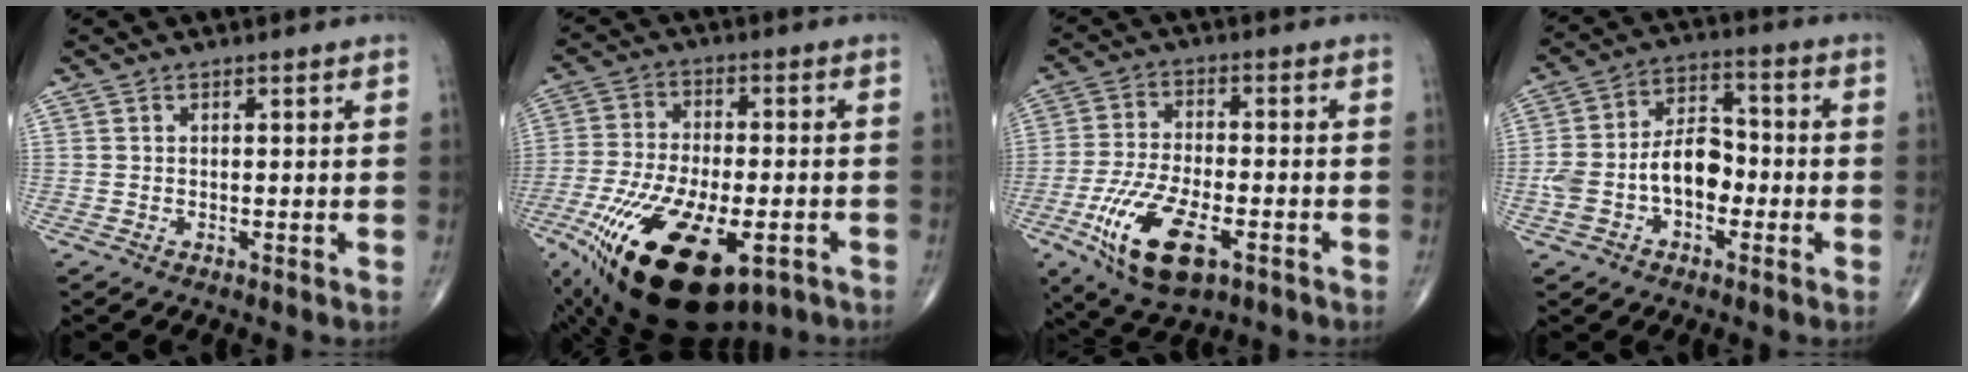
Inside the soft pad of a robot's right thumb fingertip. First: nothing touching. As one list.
[{"total": 23.0, "force": [-10.3, 10.3, 17.8], "torque": [-0.350, -0.003, -0.161]}, {"total": 15.0, "force": [-6.2, 6.6, 12.0], "torque": [-0.235, 0.006, -0.105]}, {"total": 12.1, "force": [-2.7, 7.5, 9.1], "torque": [-0.164, 0.047, -0.056]}]